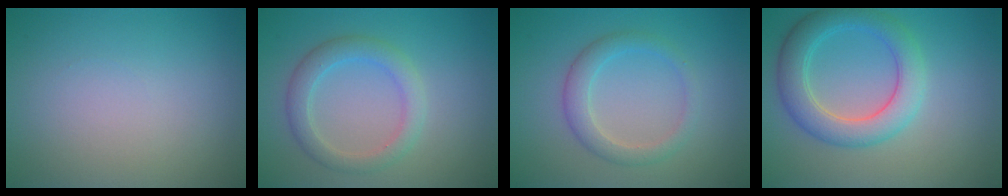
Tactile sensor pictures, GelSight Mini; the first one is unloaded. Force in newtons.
{"total": 3.0, "press": 2.9, "slide": 0.3}
{"total": 2.7, "press": 2.7, "slide": 0.2}
{"total": 5.0, "press": 5.0, "slide": 0.5}